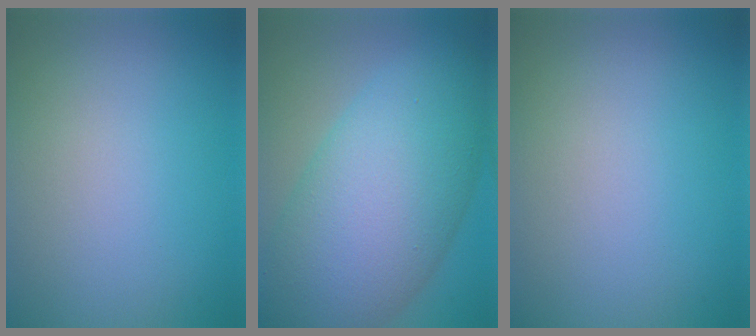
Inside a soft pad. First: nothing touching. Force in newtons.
{"total": 12.6, "press": 12.6, "slide": 0.5}
{"total": 0.0}